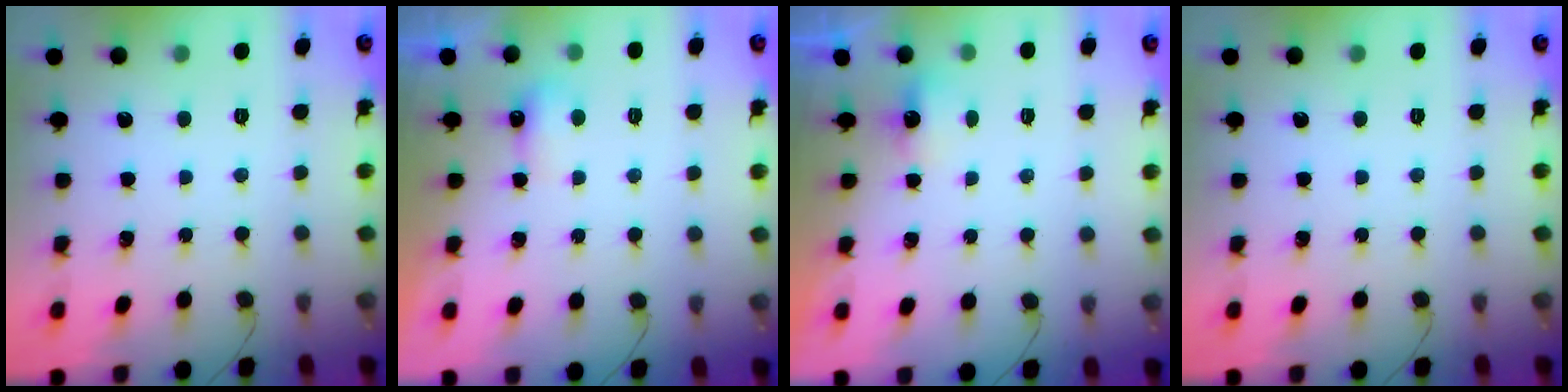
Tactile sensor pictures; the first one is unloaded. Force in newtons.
{"total": 4.0, "press": 3.9, "slide": 0.7}
{"total": 1.8, "press": 1.6, "slide": 0.8}
{"total": 0.0}